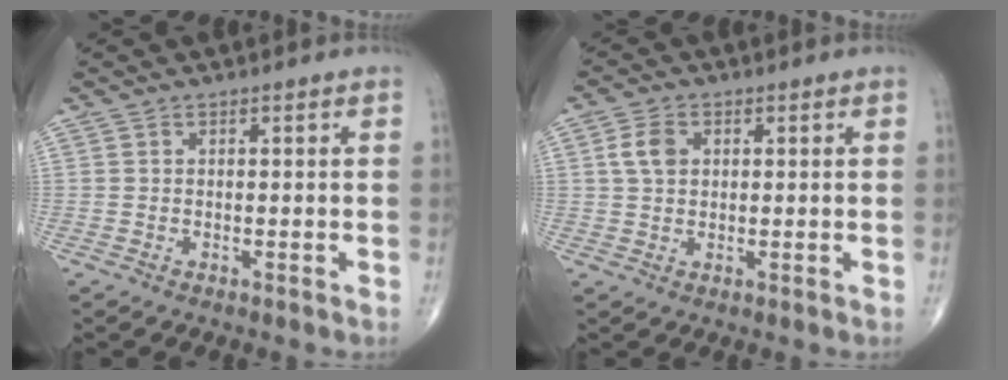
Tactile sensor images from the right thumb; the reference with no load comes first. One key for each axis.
{"total": 4.3, "fx": 1.1, "fy": 3.1, "fz": 2.8, "tx": -0.053, "ty": 0.001, "tz": 0.018}